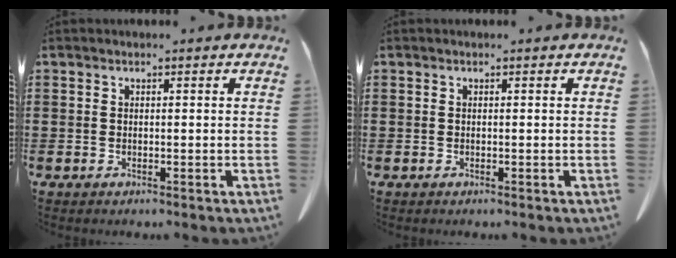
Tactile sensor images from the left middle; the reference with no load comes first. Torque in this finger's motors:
{"motor_torque": [0.00, 0.00, 0.00, 0.00]}